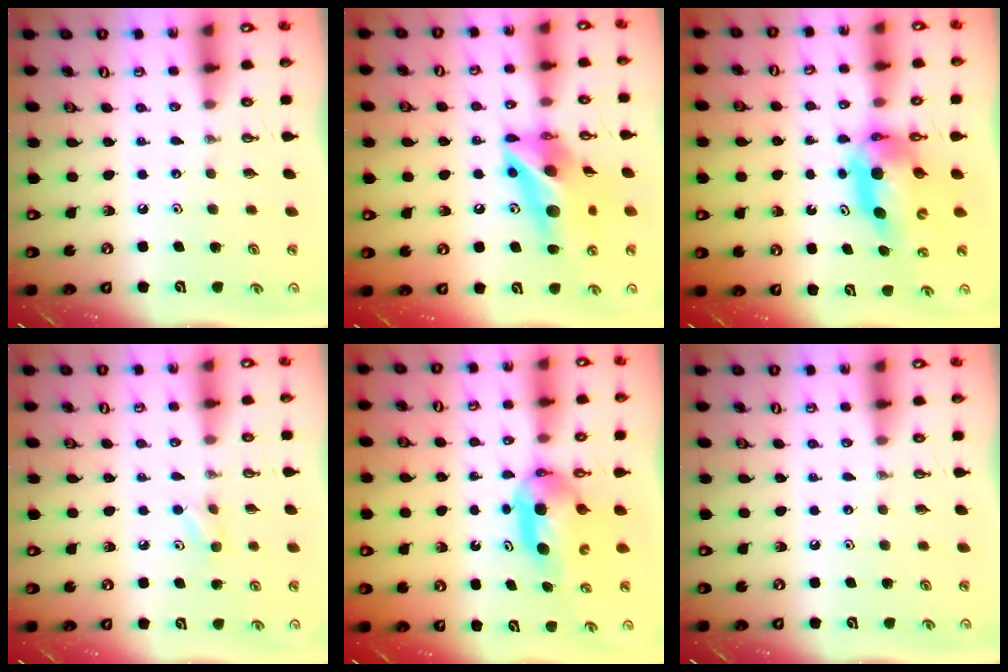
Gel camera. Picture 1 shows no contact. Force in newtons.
{"total": 15.5, "press": 15.4, "slide": 1.7}
{"total": 9.1, "press": 9.1, "slide": 0.9}
{"total": 4.5, "press": 4.4, "slide": 0.6}
{"total": 9.1, "press": 4.7, "slide": 7.8}
{"total": 0.0}